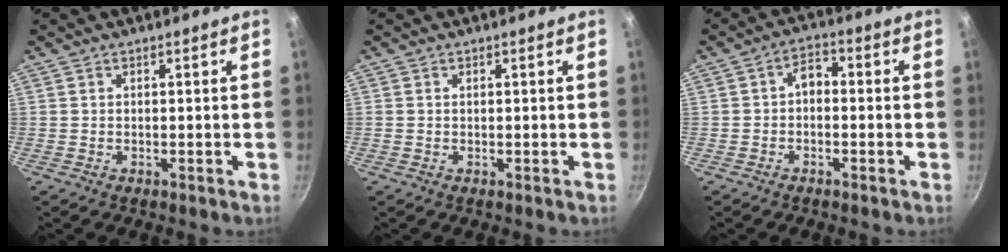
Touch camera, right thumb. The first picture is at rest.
{"total": 0.0}
{"total": 3.6, "force": [-0.6, 2.4, 2.6], "torque": [-0.034, 0.019, -0.016]}